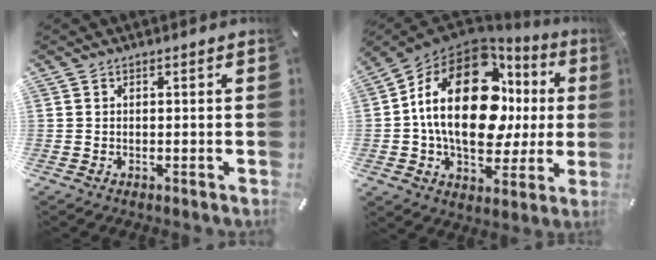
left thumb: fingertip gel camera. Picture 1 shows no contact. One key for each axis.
{"total": 25.9, "fx": 4.0, "fy": 15.3, "fz": 20.5, "tx": -0.382, "ty": -0.020, "tz": 0.068}